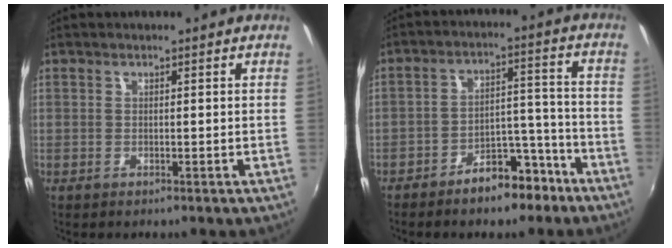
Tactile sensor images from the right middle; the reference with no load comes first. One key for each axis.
{"total": 9.4, "fx": -7.1, "fy": 4.3, "fz": 4.4, "tx": -0.065, "ty": 0.032, "tz": -0.095}